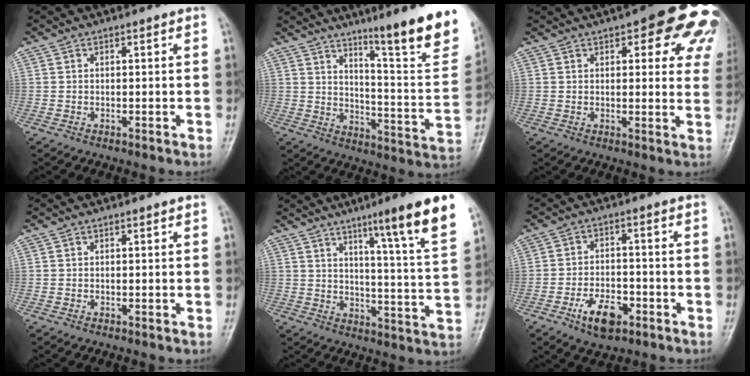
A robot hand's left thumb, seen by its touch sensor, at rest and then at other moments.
{"total": 20.6, "force": [13.4, 1.8, 15.5], "torque": [-0.180, -0.085, 0.193]}
{"total": 17.6, "force": [8.8, 6.9, 13.5], "torque": [-0.122, -0.016, 0.091]}
{"total": 0.0}
{"total": 17.1, "force": [10.1, 0.7, 13.8], "torque": [-0.181, -0.052, 0.138]}
{"total": 7.9, "force": [-4.0, 4.2, 5.3], "torque": [-0.077, 0.020, -0.066]}